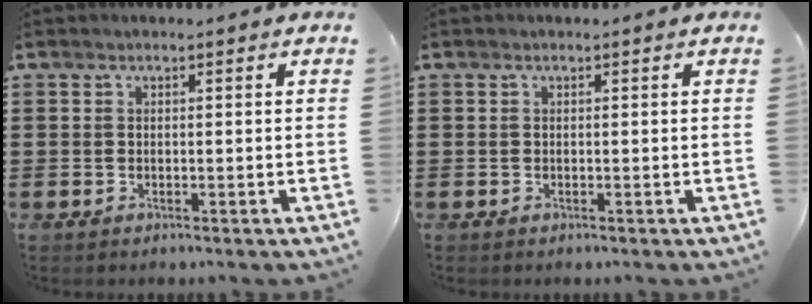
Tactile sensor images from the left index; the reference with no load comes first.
{"total": 0.0}